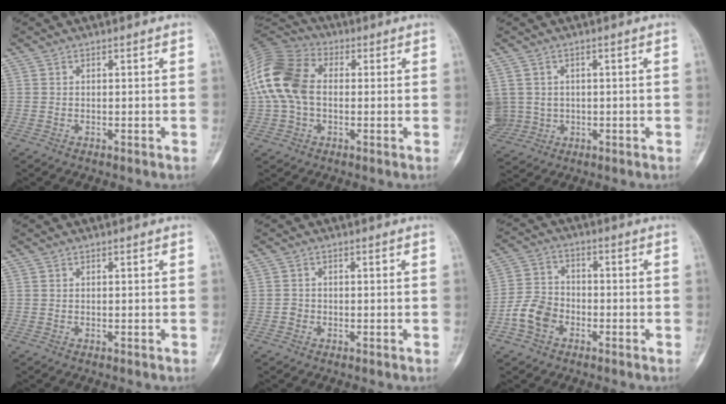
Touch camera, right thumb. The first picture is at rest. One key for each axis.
{"total": 15.7, "fx": 0.9, "fy": 10.5, "fz": 11.6, "tx": -0.248, "ty": 0.032, "tz": 0.007}
{"total": 11.1, "fx": 0.3, "fy": 10.3, "fz": 4.2, "tx": -0.128, "ty": 0.023, "tz": 0.032}
{"total": 0.0}
{"total": 1.2, "fx": -0.5, "fy": 1.1, "fz": 0.3, "tx": 0.002, "ty": 0.006, "tz": -0.011}
{"total": 7.3, "fx": -3.1, "fy": 5.3, "fz": 3.9, "tx": -0.065, "ty": 0.025, "tz": -0.064}